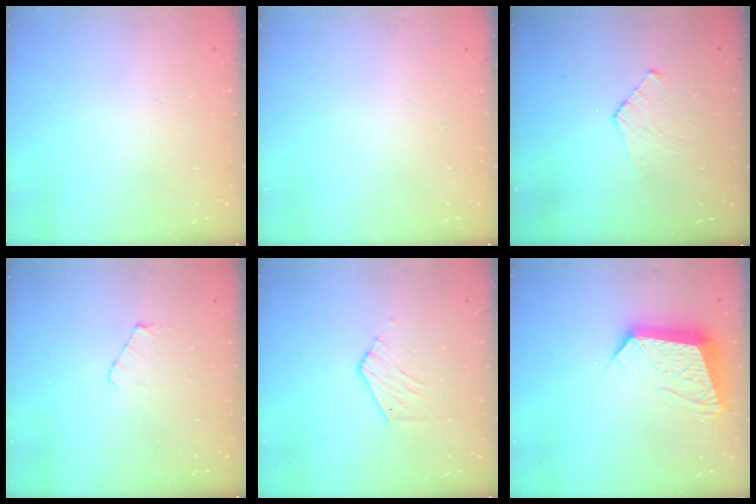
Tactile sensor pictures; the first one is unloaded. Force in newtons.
{"total": 0.0}
{"total": 6.3, "press": 6.2, "slide": 0.5}
{"total": 3.6, "press": 3.6, "slide": 0.4}
{"total": 4.0, "press": 3.9, "slide": 0.3}
{"total": 12.3, "press": 12.2, "slide": 1.1}